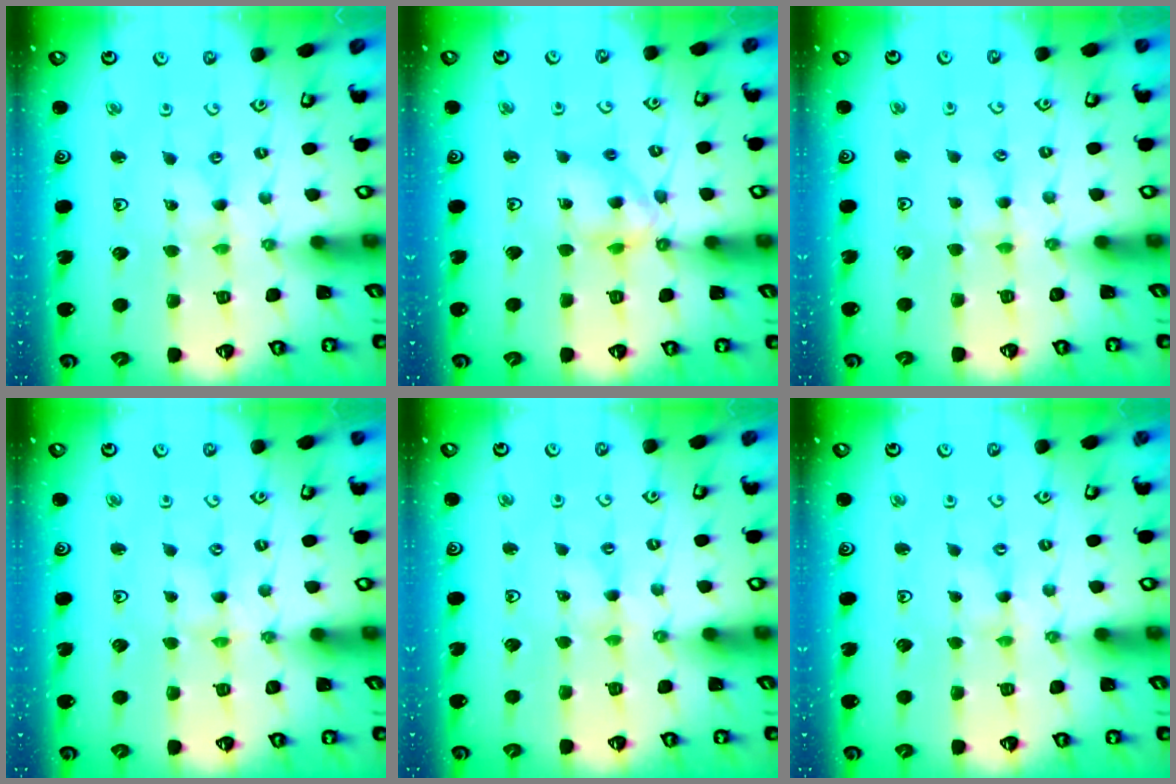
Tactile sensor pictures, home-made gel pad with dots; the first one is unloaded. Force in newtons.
{"total": 11.4, "press": 11.3, "slide": 1.4}
{"total": 4.6, "press": 4.6, "slide": 0.4}
{"total": 0.0}
{"total": 2.0, "press": 1.9, "slide": 0.3}
{"total": 0.0}